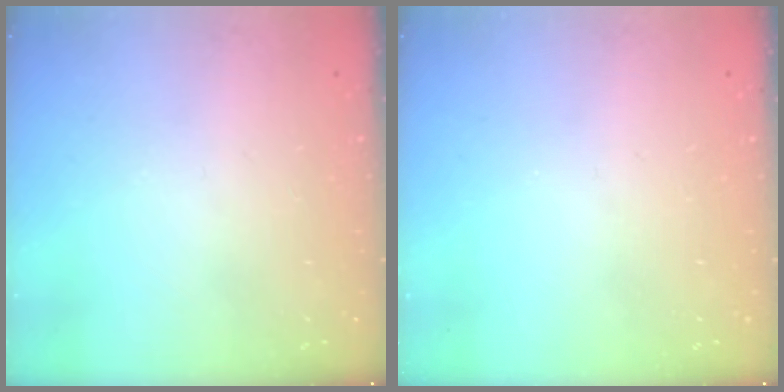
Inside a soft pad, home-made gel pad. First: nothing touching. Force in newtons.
{"total": 0.0}